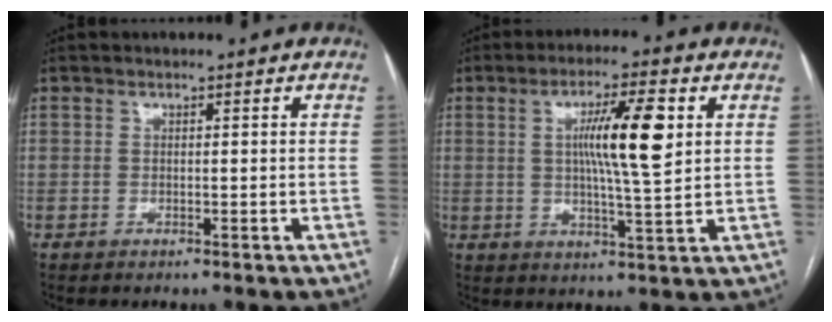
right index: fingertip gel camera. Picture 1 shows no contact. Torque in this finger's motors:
{"motor_torque": [0.34, 0.12, 0.64, 0.09]}